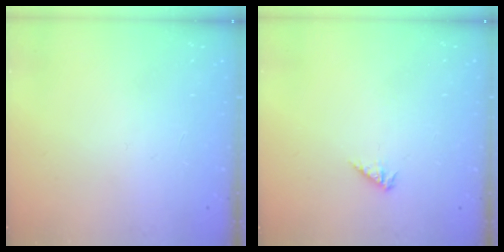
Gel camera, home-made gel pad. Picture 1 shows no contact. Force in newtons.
{"total": 1.9, "press": 1.9, "slide": 0.3}